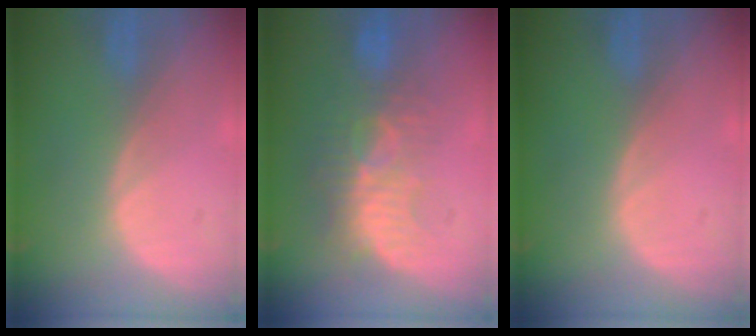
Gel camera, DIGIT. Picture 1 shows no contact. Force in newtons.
{"total": 9.1, "press": 8.4, "slide": 3.7}
{"total": 0.0}